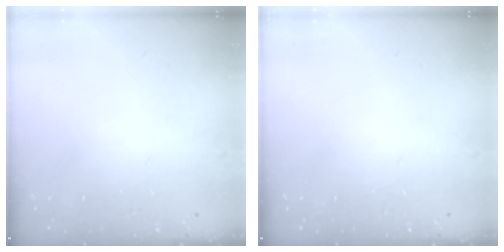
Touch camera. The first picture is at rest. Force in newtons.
{"total": 0.0}